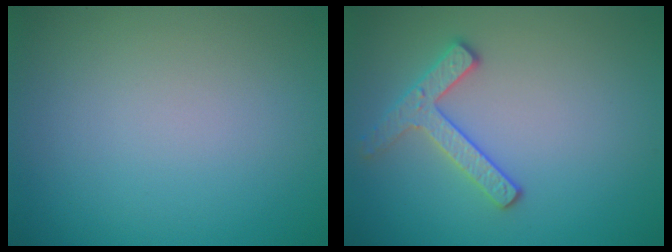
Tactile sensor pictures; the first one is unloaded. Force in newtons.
{"total": 2.5, "press": 2.4, "slide": 0.5}